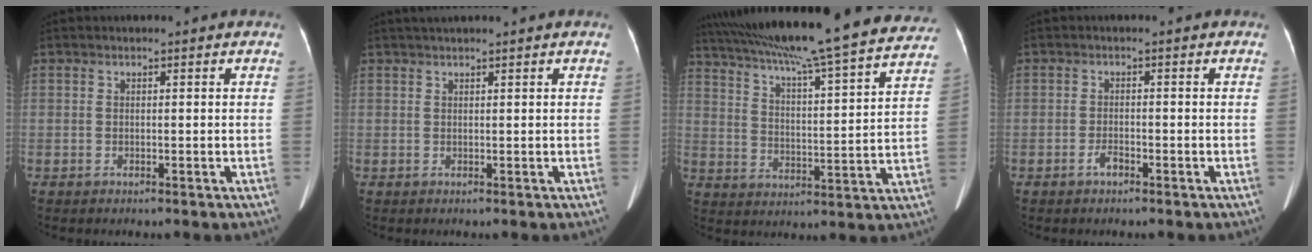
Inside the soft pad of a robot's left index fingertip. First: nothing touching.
{"total": 2.2, "force": [1.8, -0.3, 1.1], "torque": [-0.015, 0.023, 0.037]}
{"total": 30.5, "force": [26.9, 1.4, 14.2], "torque": [-0.238, -0.026, 0.360]}
{"total": 1.4, "force": [-1.0, 0.5, 0.9], "torque": [-0.020, 0.000, -0.017]}